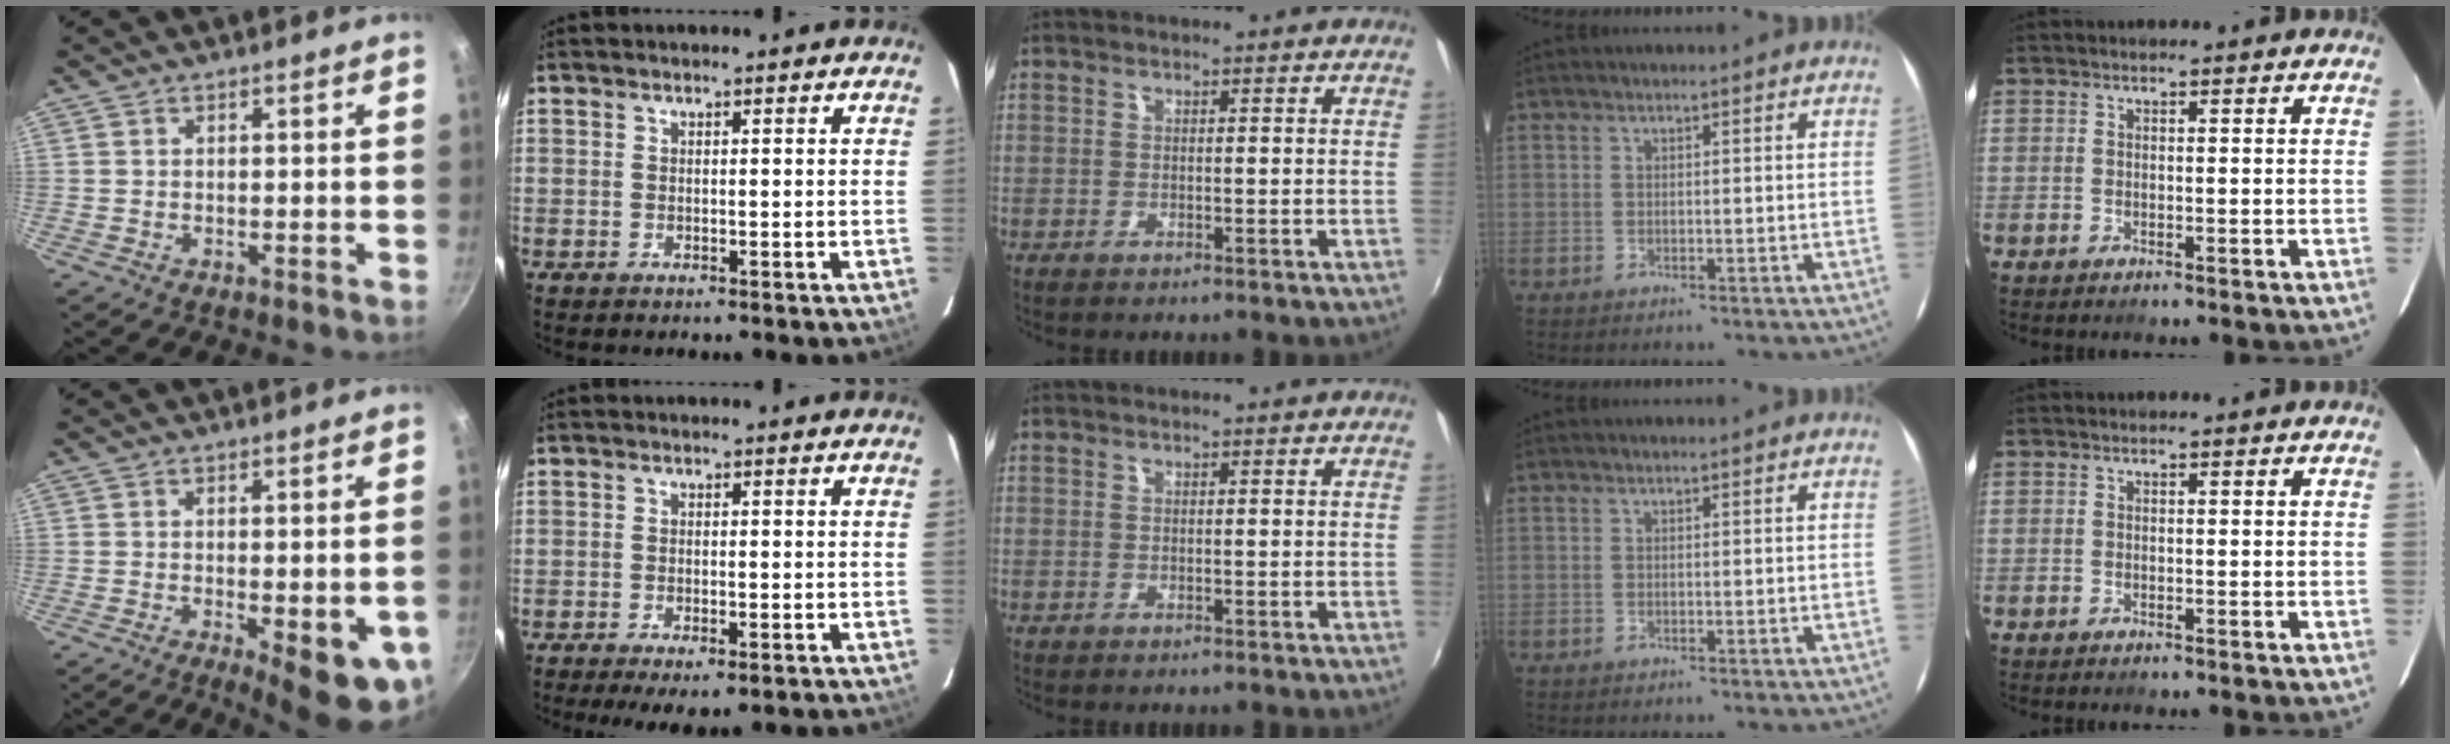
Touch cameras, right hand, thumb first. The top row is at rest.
{"thumb": {"total": 12.2, "force": [-3.6, 3.7, 11.0], "torque": [-0.114, -0.003, -0.039]}, "index": {"total": 6.2, "force": [-4.2, 1.9, 4.1], "torque": [-0.093, -0.025, -0.065]}}